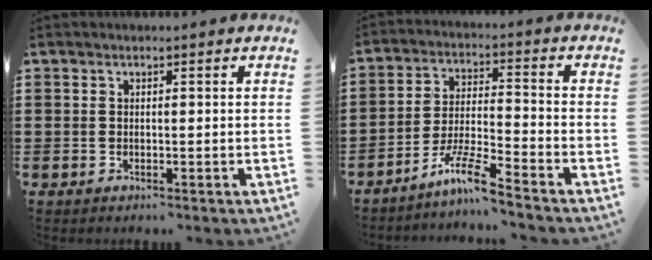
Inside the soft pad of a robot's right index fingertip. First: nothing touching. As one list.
[{"total": 7.5, "force": [-6.0, 0.0, 4.5], "torque": [-0.101, -0.009, -0.119]}]